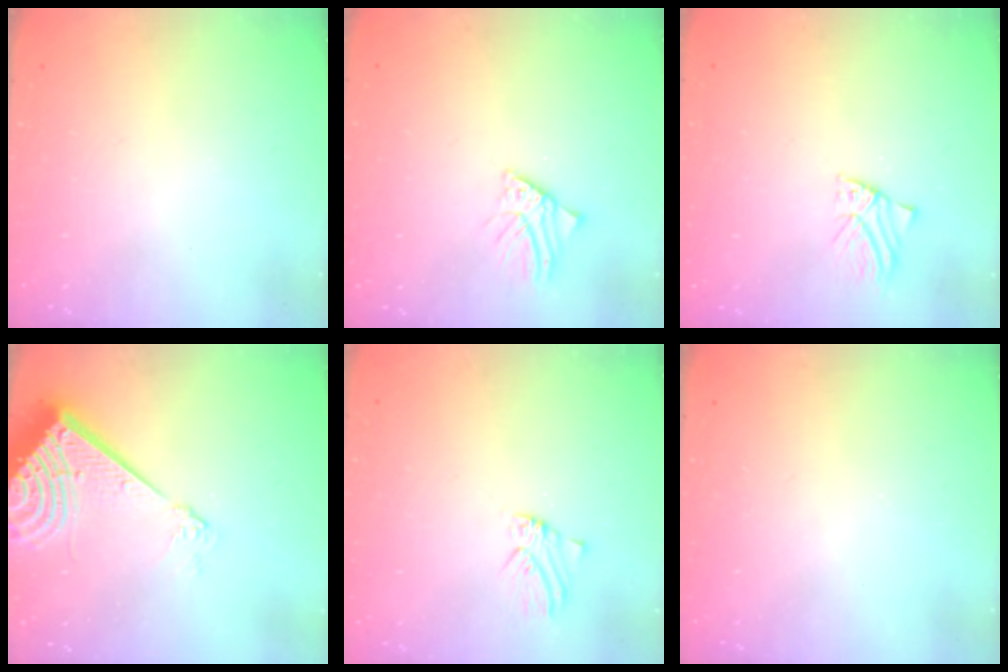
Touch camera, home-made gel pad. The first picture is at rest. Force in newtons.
{"total": 2.6, "press": 2.6, "slide": 0.3}
{"total": 1.4, "press": 1.4, "slide": 0.1}
{"total": 12.9, "press": 12.8, "slide": 1.7}
{"total": 0.0}
{"total": 0.0}